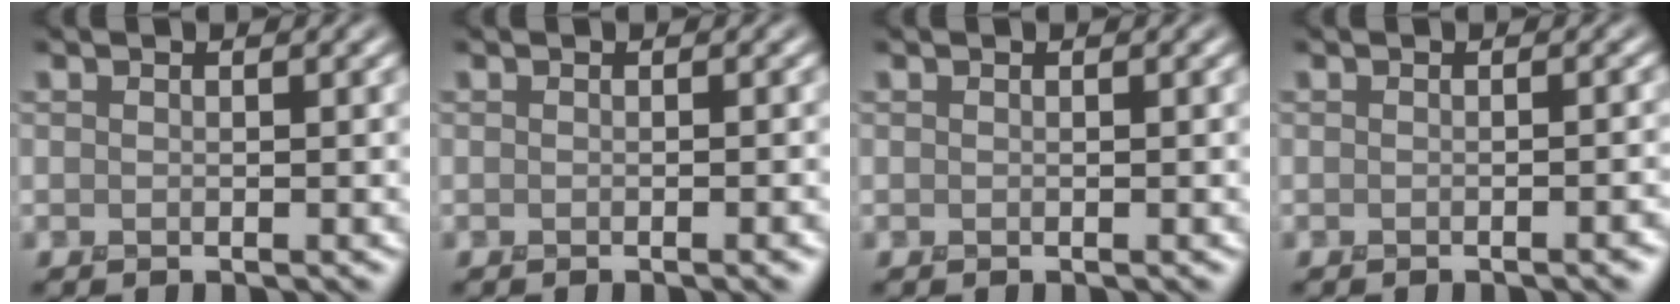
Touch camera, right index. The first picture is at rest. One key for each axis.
{"total": 1.4, "fx": -1.0, "fy": 0.3, "fz": 1.0, "tx": -0.013, "ty": -0.004, "tz": -0.012}
{"total": 0.0}
{"total": 1.8, "fx": -1.2, "fy": 0.3, "fz": 1.3, "tx": -0.016, "ty": -0.001, "tz": -0.017}